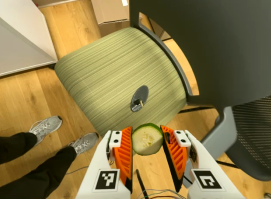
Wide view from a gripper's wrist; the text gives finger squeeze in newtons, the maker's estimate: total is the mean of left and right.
{"total": 9.3, "left": 9.8, "right": 8.8}